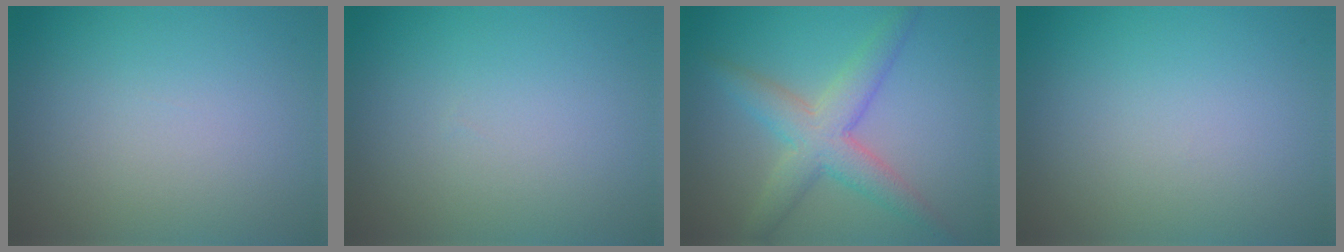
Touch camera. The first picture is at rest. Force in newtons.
{"total": 0.0}
{"total": 4.8, "press": 4.8, "slide": 0.3}
{"total": 0.0}